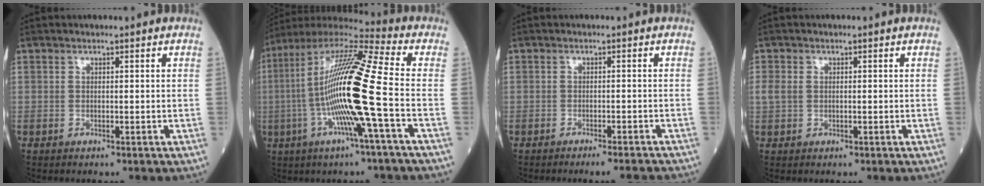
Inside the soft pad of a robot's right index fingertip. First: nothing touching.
{"total": 18.5, "force": [-2.9, -0.4, 18.3], "torque": [-0.356, 0.003, -0.070]}
{"total": 5.0, "force": [-4.7, -0.2, 1.7], "torque": [-0.012, -0.011, -0.062]}
{"total": 2.0, "force": [-0.1, 1.5, 1.3], "torque": [-0.045, 0.010, 0.001]}